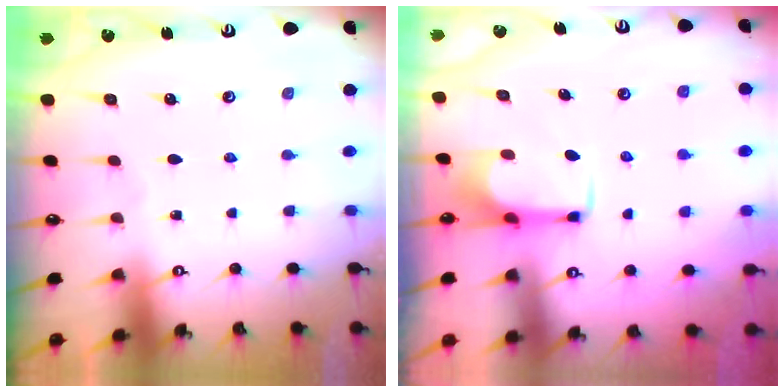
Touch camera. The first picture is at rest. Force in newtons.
{"total": 1.7, "press": 1.7, "slide": 0.4}